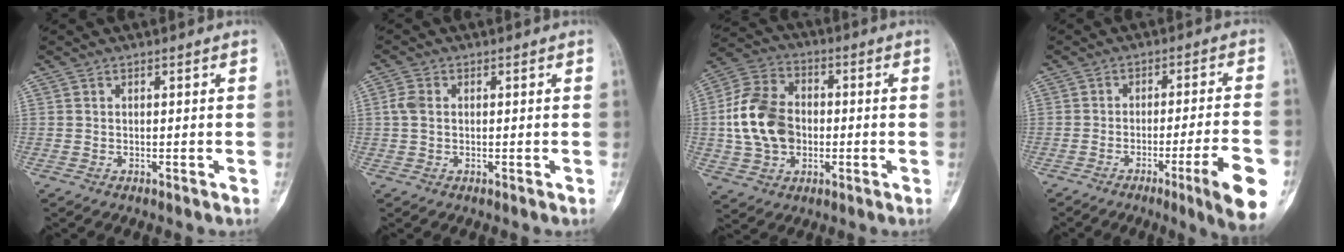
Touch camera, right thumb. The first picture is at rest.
{"total": 2.6, "force": [0.2, 1.8, 1.9], "torque": [-0.048, 0.004, 0.000]}
{"total": 14.5, "force": [-0.7, 10.7, 9.8], "torque": [-0.172, 0.022, -0.015]}
{"total": 12.5, "force": [-5.3, 0.7, 11.3], "torque": [-0.154, 0.004, -0.074]}